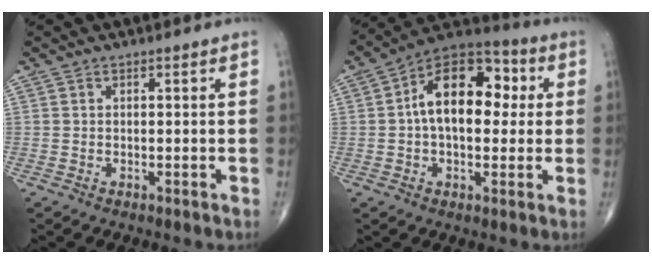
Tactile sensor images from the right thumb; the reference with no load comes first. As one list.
[{"total": 16.0, "force": [2.0, 9.5, 12.7], "torque": [-0.173, 0.035, 0.020]}]